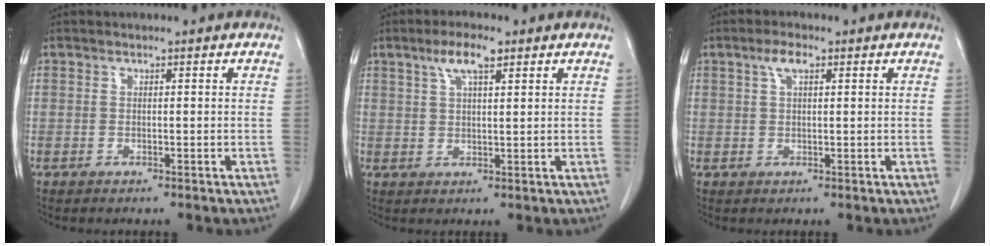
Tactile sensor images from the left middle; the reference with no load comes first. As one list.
[{"total": 4.9, "force": [2.9, 1.0, 3.8], "torque": [-0.079, 0.008, 0.053]}, {"total": 2.8, "force": [1.4, 1.0, 2.2], "torque": [-0.048, 0.009, 0.028]}]